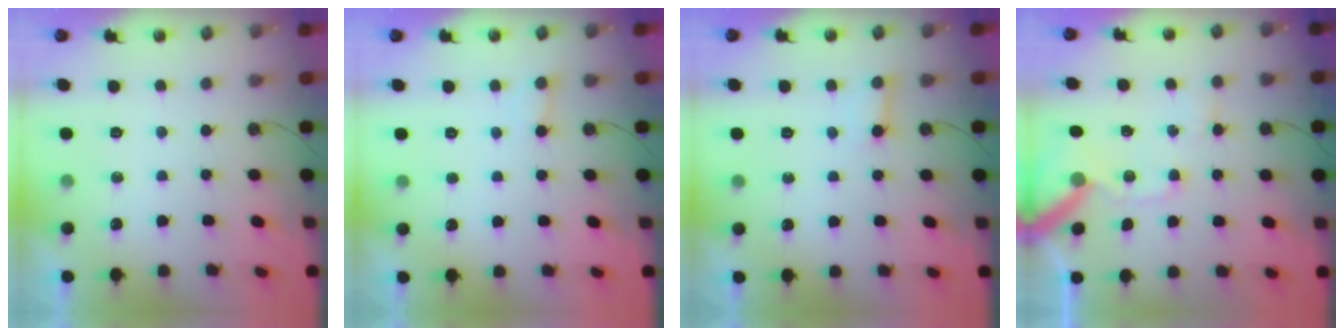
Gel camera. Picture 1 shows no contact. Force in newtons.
{"total": 3.2, "press": 3.2, "slide": 0.2}
{"total": 4.7, "press": 4.7, "slide": 0.4}
{"total": 11.8, "press": 11.7, "slide": 1.6}